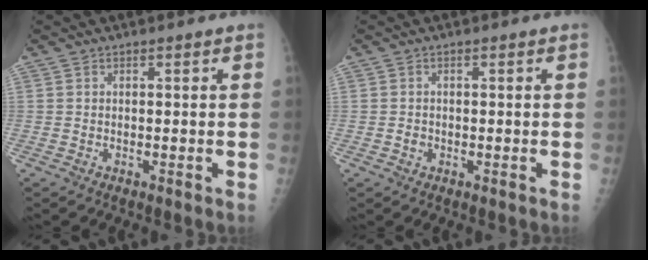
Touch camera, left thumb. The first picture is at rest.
{"total": 1.3, "force": [-0.3, 1.1, 0.5], "torque": [-0.003, 0.004, -0.004]}